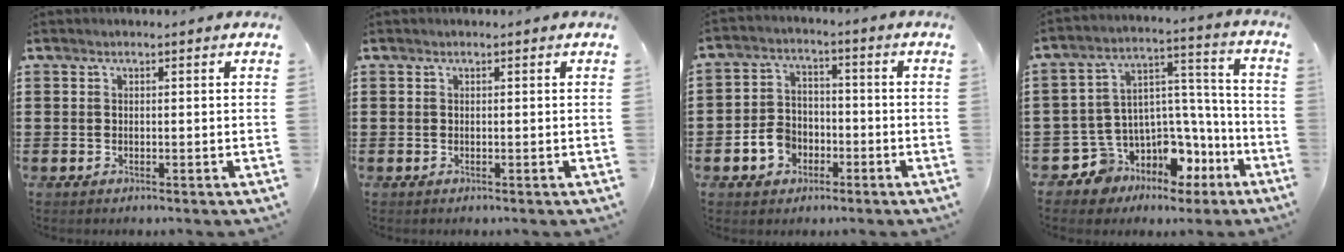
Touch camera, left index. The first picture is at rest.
{"total": 0.0}
{"total": 5.4, "force": [-2.5, 4.2, 2.1], "torque": [-0.058, 0.012, -0.051]}
{"total": 9.1, "force": [-5.9, 6.4, 2.5], "torque": [-0.064, 0.000, -0.098]}